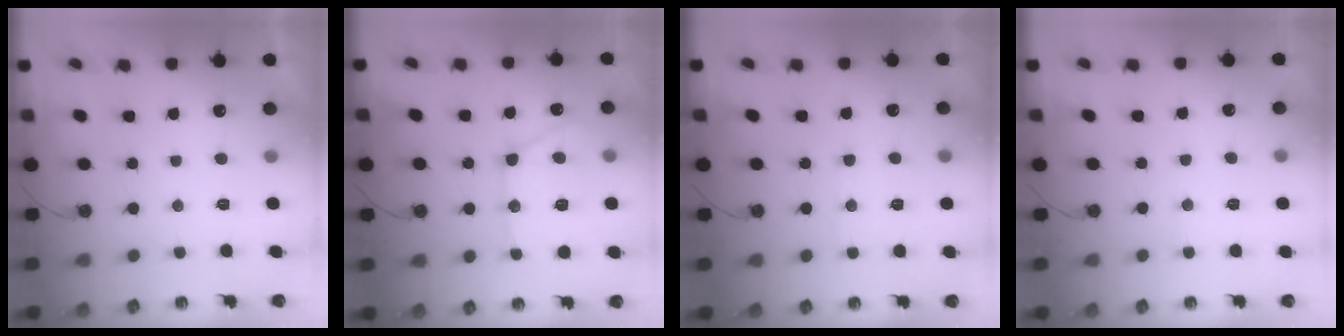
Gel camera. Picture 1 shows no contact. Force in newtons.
{"total": 15.0, "press": 14.9, "slide": 1.7}
{"total": 4.8, "press": 4.8, "slide": 0.6}
{"total": 4.4, "press": 4.3, "slide": 0.5}